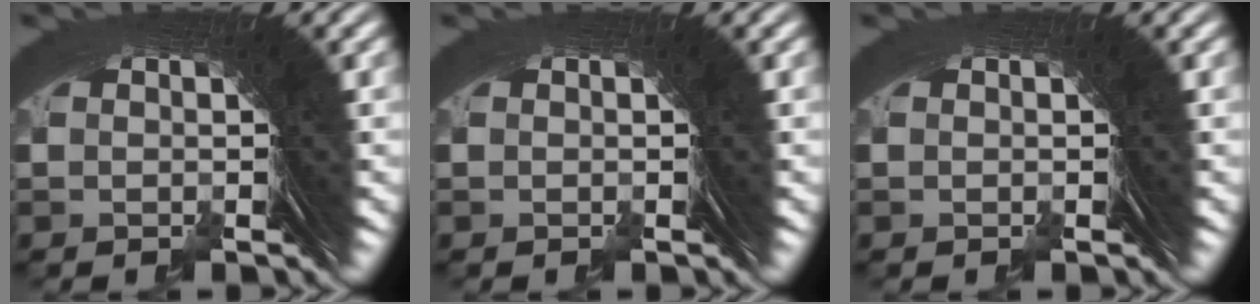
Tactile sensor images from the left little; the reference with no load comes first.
{"total": 0.0}
{"total": 0.0}